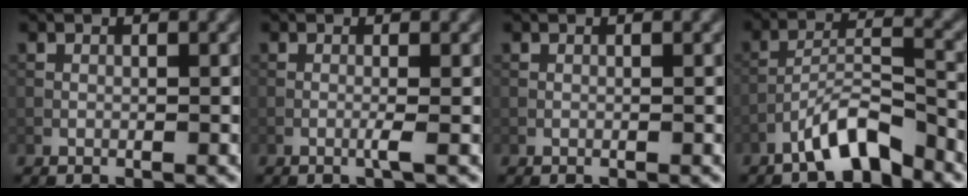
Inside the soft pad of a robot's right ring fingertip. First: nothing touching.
{"total": 1.0, "force": [-0.3, 0.0, 1.0], "torque": [-0.019, 0.002, -0.012]}
{"total": 0.0}
{"total": 5.2, "force": [-3.8, 1.4, 3.3], "torque": [-0.055, 0.011, -0.073]}